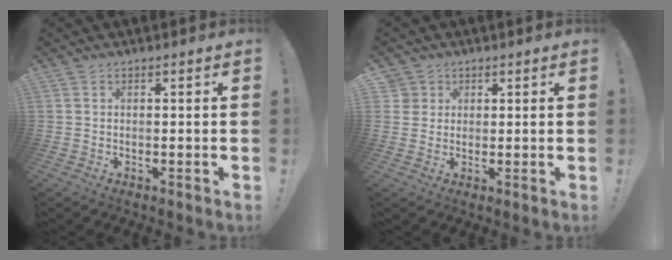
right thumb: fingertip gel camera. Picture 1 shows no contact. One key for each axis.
{"total": 3.4, "fx": 1.5, "fy": 3.0, "fz": 0.4, "tx": -0.006, "ty": -0.002, "tz": 0.028}